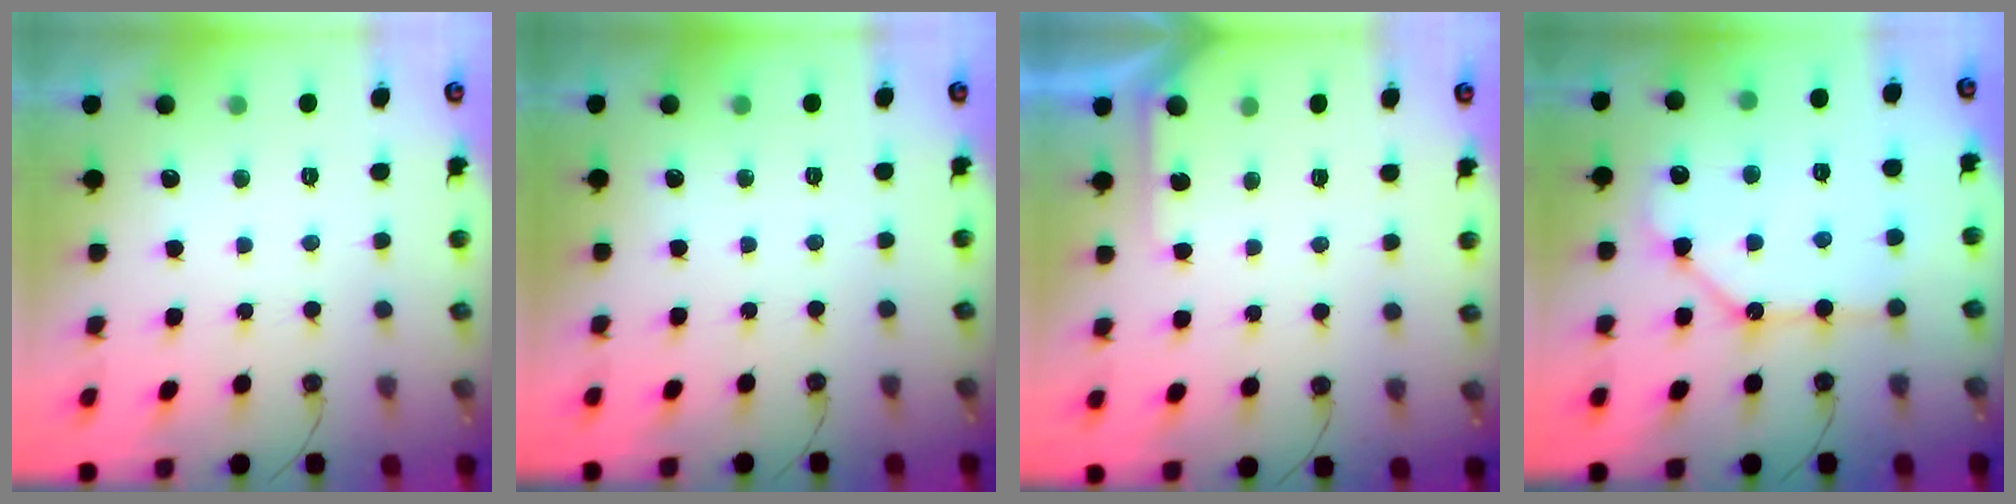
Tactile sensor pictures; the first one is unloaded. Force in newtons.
{"total": 0.0}
{"total": 3.1, "press": 3.1, "slide": 0.3}
{"total": 11.5, "press": 11.5, "slide": 1.2}